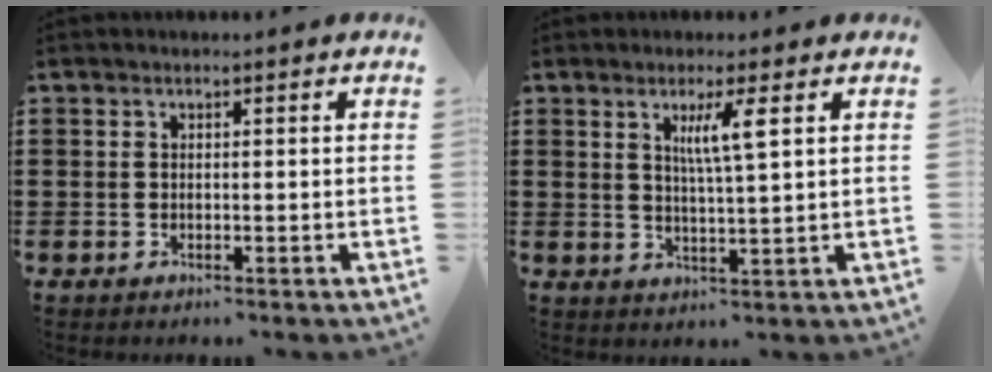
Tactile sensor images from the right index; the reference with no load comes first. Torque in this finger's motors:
{"motor_torque": [0.64, 0.45, 0.26, 0.07]}